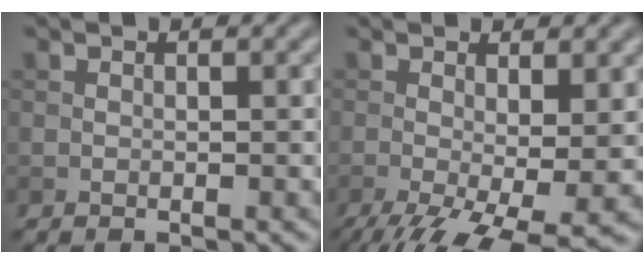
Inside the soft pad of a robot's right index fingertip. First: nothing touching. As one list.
[{"total": 8.9, "force": [-3.3, 3.0, 7.7], "torque": [-0.141, -0.029, -0.047]}]